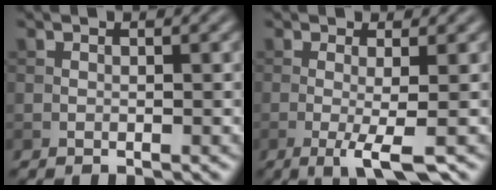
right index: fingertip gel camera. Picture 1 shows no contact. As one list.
[{"total": 3.6, "force": [-0.9, 0.5, 3.4], "torque": [-0.061, -0.007, -0.016]}]